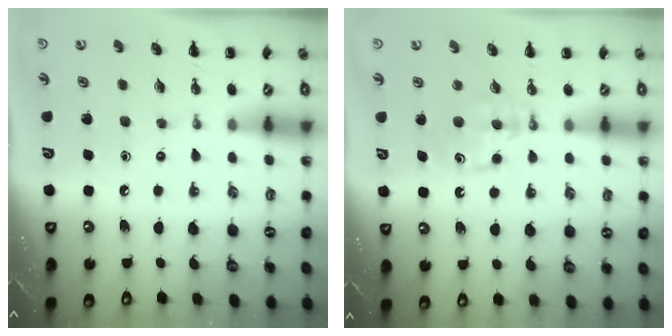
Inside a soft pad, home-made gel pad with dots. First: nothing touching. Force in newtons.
{"total": 5.2, "press": 4.9, "slide": 1.5}